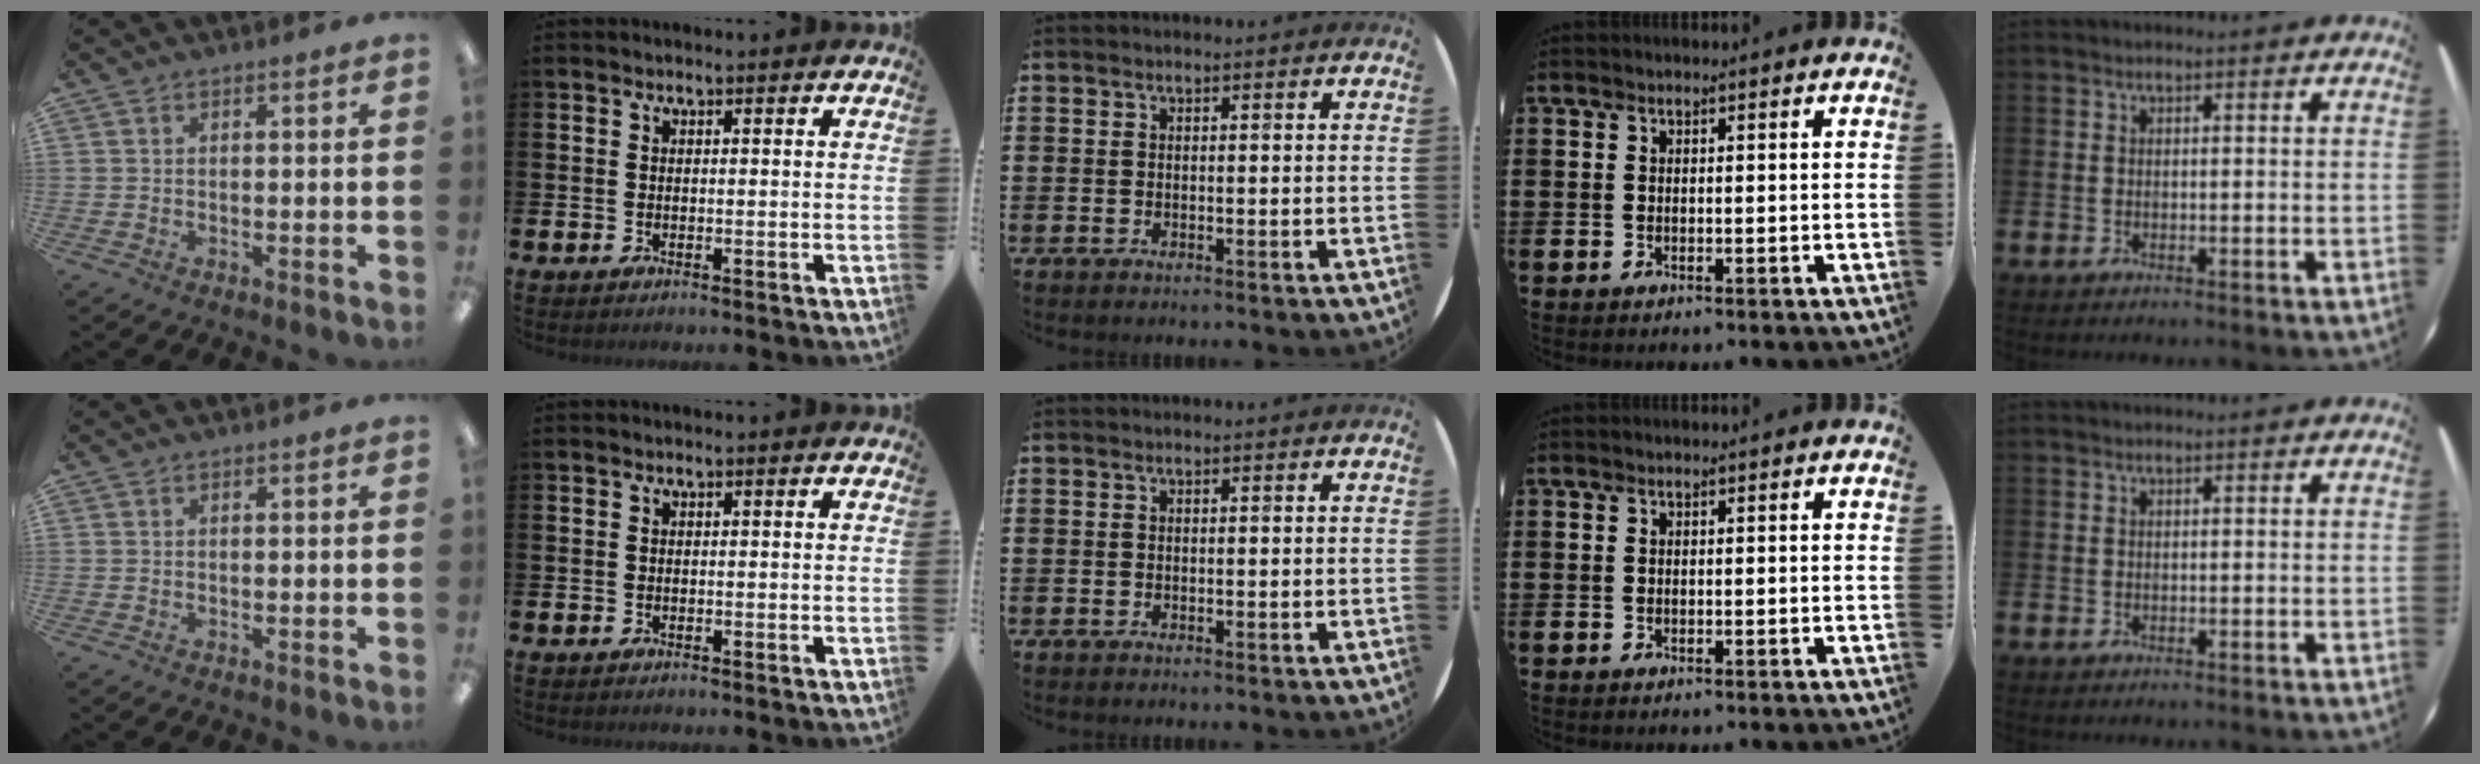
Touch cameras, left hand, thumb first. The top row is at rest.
{}